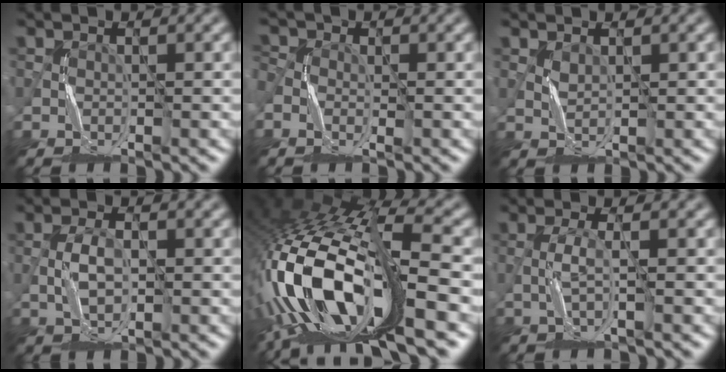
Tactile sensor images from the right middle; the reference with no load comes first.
{"total": 2.4, "force": [-0.8, 1.5, 1.6], "torque": [-0.037, 0.000, -0.017]}
{"total": 0.8, "force": [0.8, 0.1, 0.0], "torque": [-0.009, -0.002, 0.021]}
{"total": 2.1, "force": [0.0, 1.0, 1.8], "torque": [-0.042, 0.001, 0.001]}
{"total": 15.7, "force": [-5.0, 6.1, 13.6], "torque": [-0.294, 0.004, -0.083]}
{"total": 1.2, "force": [0.0, -0.1, 1.2], "torque": [-0.029, 0.004, -0.003]}